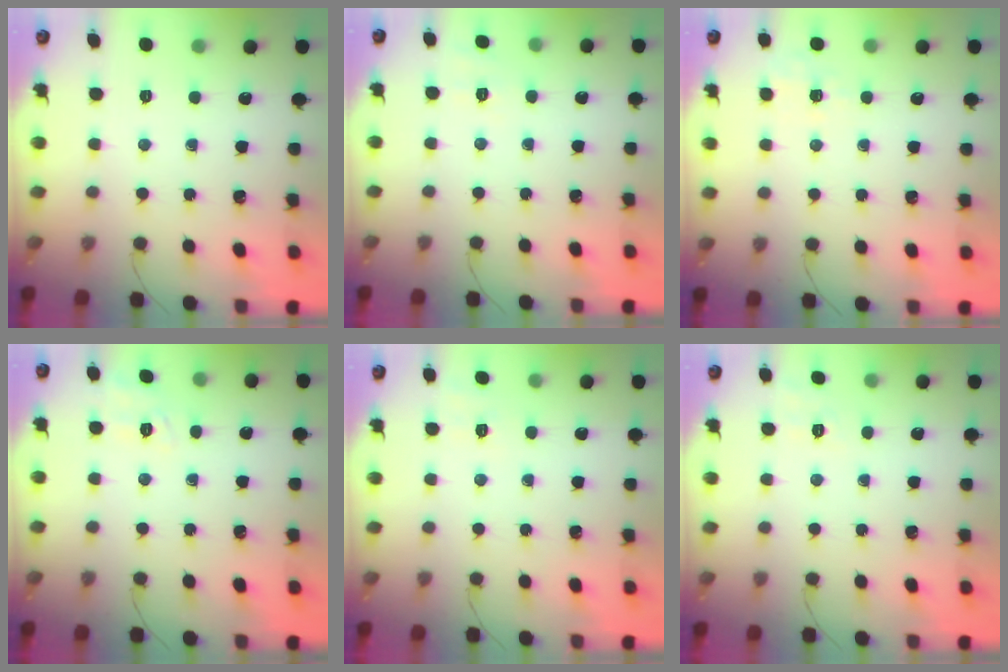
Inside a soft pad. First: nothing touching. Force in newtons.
{"total": 4.8, "press": 4.4, "slide": 1.9}
{"total": 2.0, "press": 1.2, "slide": 1.6}
{"total": 4.9, "press": 4.5, "slide": 1.9}
{"total": 6.6, "press": 6.4, "slide": 1.8}
{"total": 5.8, "press": 5.5, "slide": 1.9}